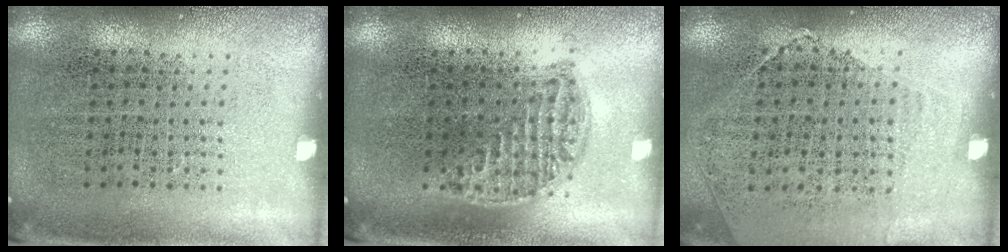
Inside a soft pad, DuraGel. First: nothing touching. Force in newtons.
{"total": 1.2, "press": 1.1, "slide": 0.5}
{"total": 1.2, "press": 0.9, "slide": 0.7}